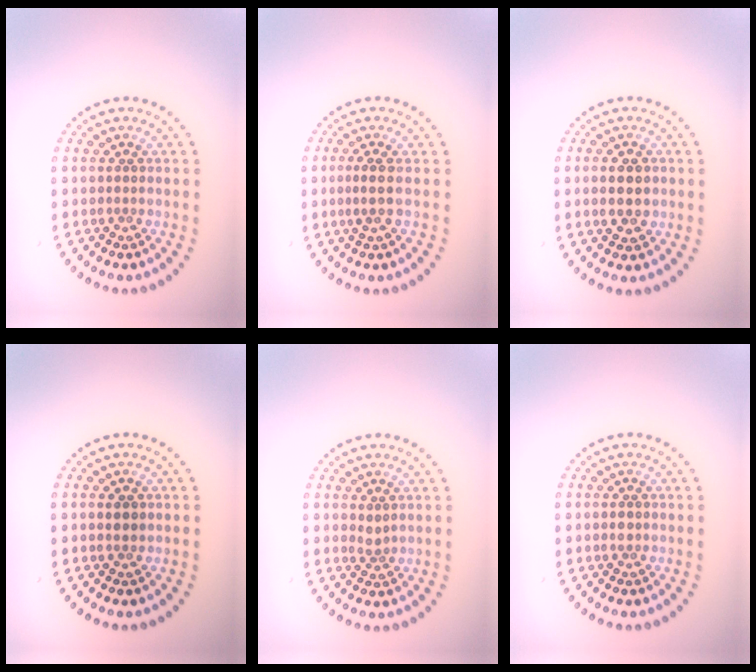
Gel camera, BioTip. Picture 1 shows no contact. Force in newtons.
{"total": 1.8, "press": 1.3, "slide": 1.3}
{"total": 3.2, "press": 3.2, "slide": 0.2}
{"total": 0.8, "press": 0.8, "slide": 0.2}
{"total": 0.9, "press": 0.6, "slide": 0.7}
{"total": 0.8, "press": 0.7, "slide": 0.3}